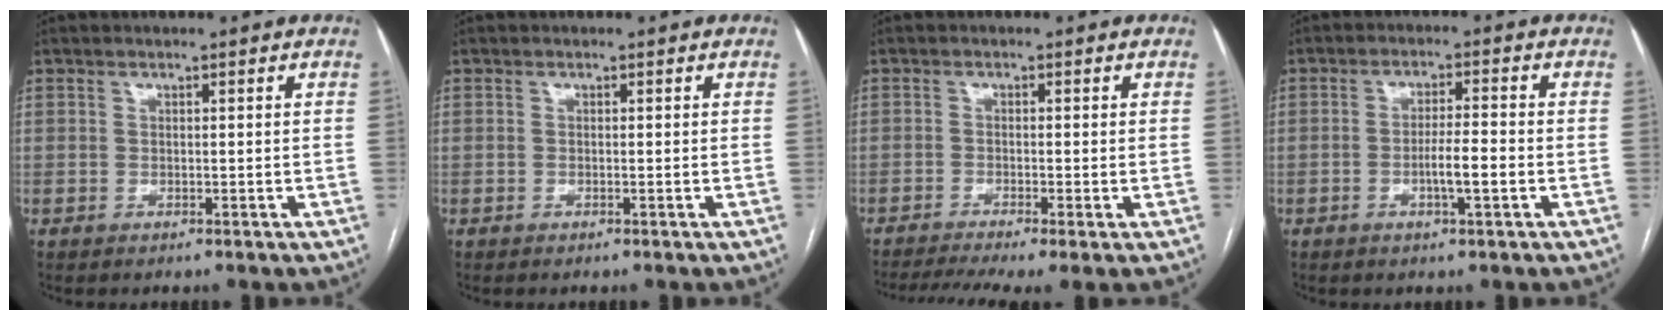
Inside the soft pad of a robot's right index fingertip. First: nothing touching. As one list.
[{"total": 0.0}, {"total": 7.4, "force": [-5.2, 0.5, 5.2], "torque": [-0.090, -0.007, -0.086]}, {"total": 4.6, "force": [-1.4, 0.3, 4.4], "torque": [-0.077, -0.001, -0.024]}]